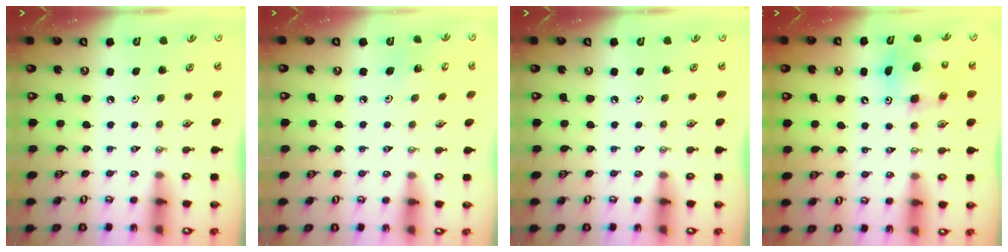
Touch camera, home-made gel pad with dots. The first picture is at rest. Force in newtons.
{"total": 3.1, "press": 3.0, "slide": 0.2}
{"total": 0.0}
{"total": 7.7, "press": 7.4, "slide": 2.0}